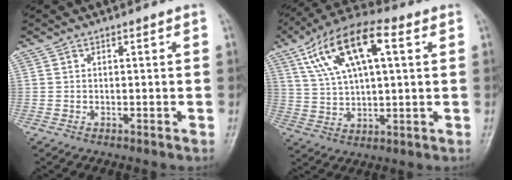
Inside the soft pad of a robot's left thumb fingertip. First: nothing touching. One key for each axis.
{"total": 16.2, "fx": 6.2, "fy": 6.9, "fz": 13.3, "tx": -0.236, "ty": 0.014, "tz": 0.107}